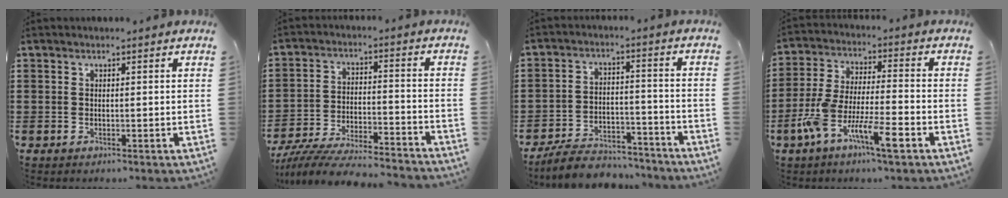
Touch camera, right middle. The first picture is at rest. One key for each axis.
{"total": 7.8, "fx": -7.4, "fy": 0.4, "fz": 2.3, "tx": -0.046, "ty": 0.003, "tz": -0.145}
{"total": 6.9, "fx": -6.6, "fy": 1.5, "fz": 1.5, "tx": -0.022, "ty": 0.019, "tz": -0.126}
{"total": 10.2, "fx": -6.2, "fy": 1.8, "fz": 7.9, "tx": -0.171, "ty": -0.007, "tz": -0.121}